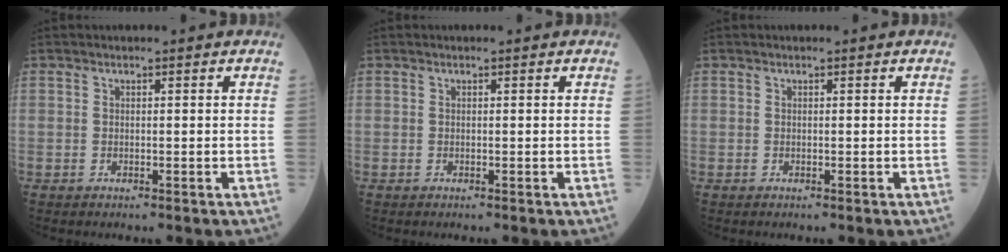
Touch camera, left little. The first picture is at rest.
{"total": 0.0}
{"total": 0.0}